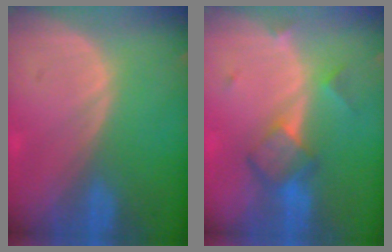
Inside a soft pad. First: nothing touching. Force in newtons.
{"total": 6.0, "press": 5.2, "slide": 3.0}